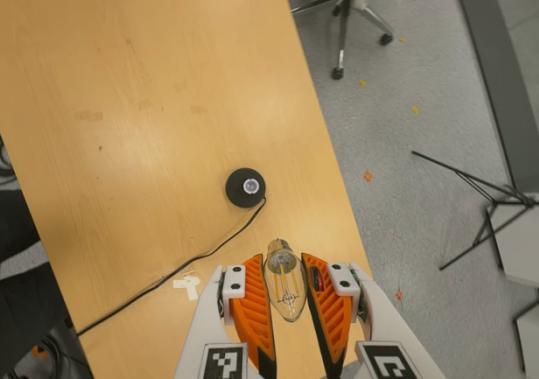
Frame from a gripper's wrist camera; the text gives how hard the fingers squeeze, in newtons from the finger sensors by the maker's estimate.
{"total": 14.0, "left": 15.0, "right": 13.0}